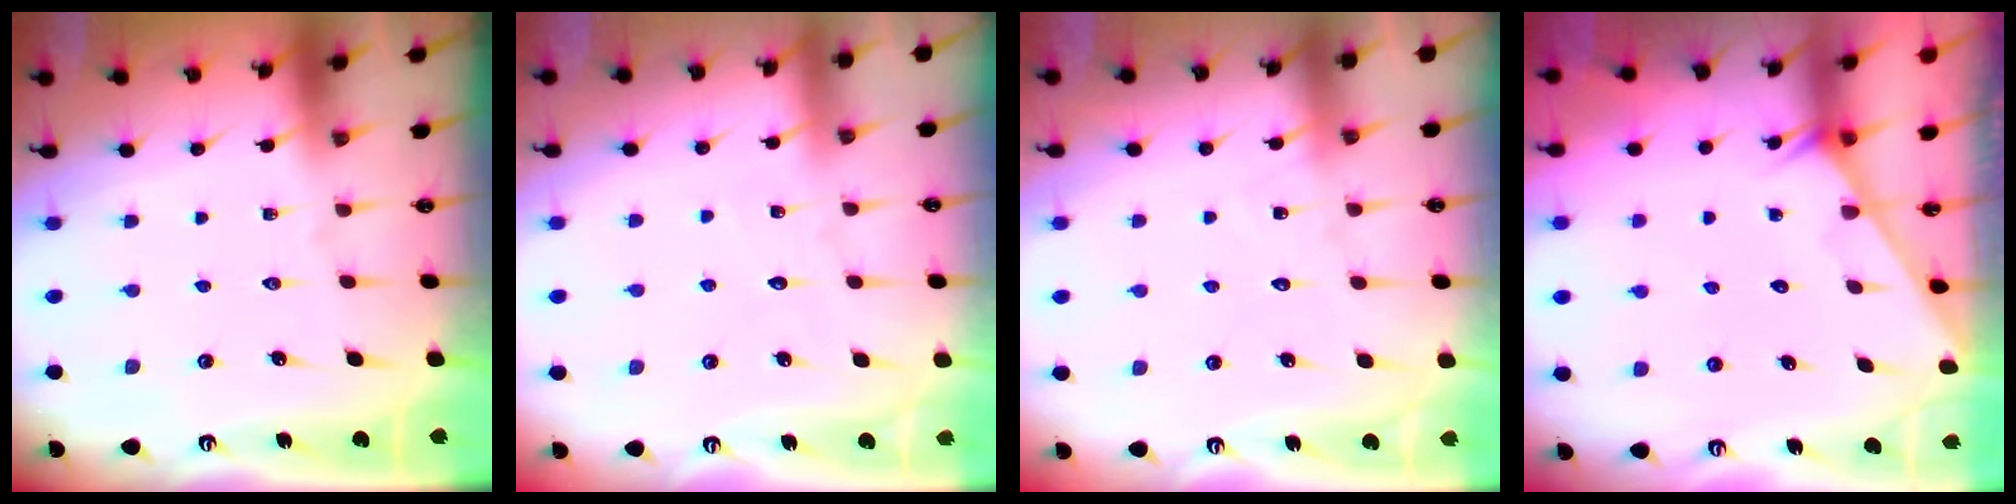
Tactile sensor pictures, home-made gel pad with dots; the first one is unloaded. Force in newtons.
{"total": 3.1, "press": 3.1, "slide": 0.2}
{"total": 8.0, "press": 8.0, "slide": 0.6}
{"total": 1.5, "press": 1.4, "slide": 0.1}